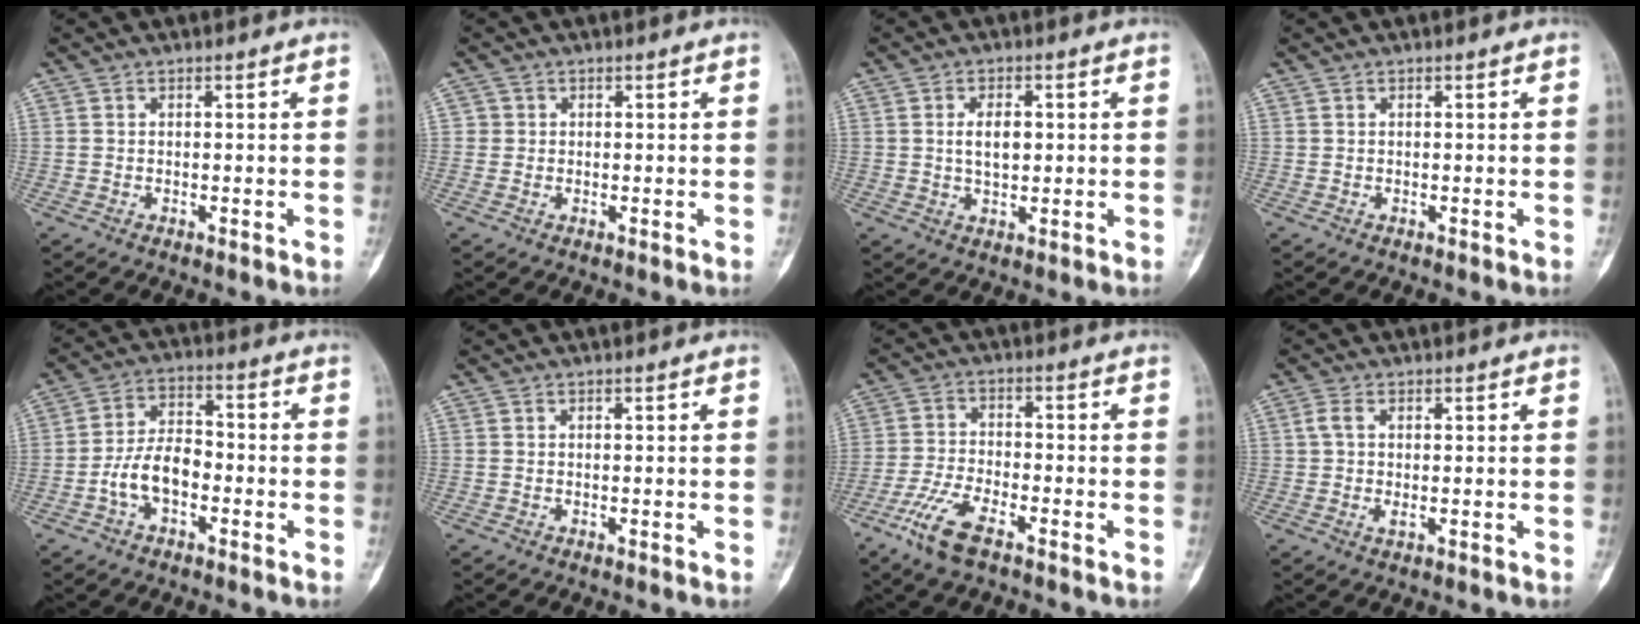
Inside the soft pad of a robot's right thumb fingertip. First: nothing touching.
{"total": 1.2, "force": [0.1, 1.2, 0.0], "torque": [0.010, 0.005, 0.000]}
{"total": 4.6, "force": [0.6, 2.6, 3.8], "torque": [-0.060, -0.003, 0.011]}
{"total": 0.0}
{"total": 8.4, "force": [-2.8, 5.0, 6.2], "torque": [-0.107, 0.033, -0.059]}
{"total": 0.0}
{"total": 8.0, "force": [-5.1, 2.8, 5.6], "torque": [-0.130, 0.013, -0.100]}
{"total": 3.0, "force": [0.3, 1.4, 2.6], "torque": [-0.064, 0.004, 0.005]}